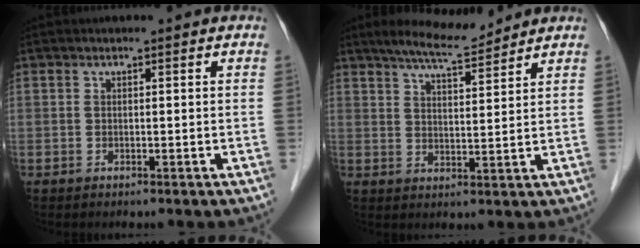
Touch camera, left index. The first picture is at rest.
{"total": 7.2, "force": [6.5, 0.5, 3.1], "torque": [-0.057, 0.004, 0.113]}